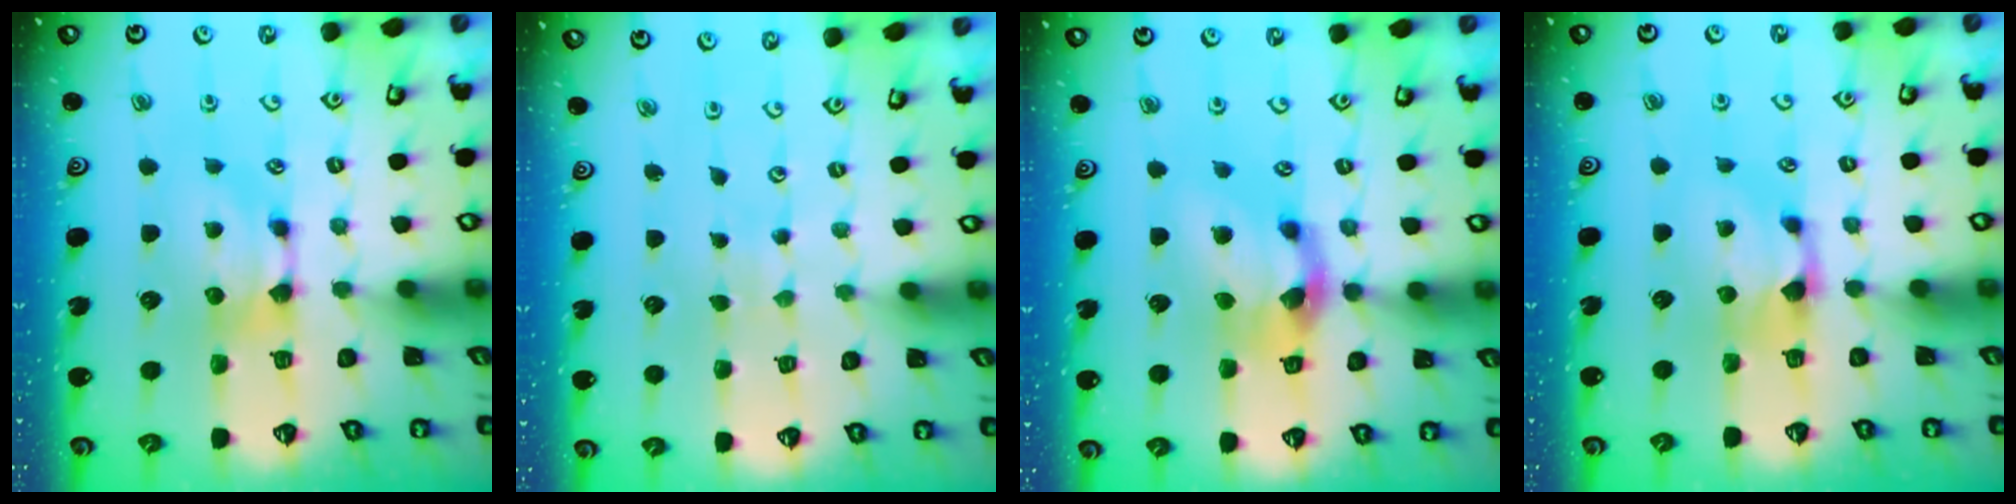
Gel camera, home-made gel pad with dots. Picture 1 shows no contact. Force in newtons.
{"total": 5.8, "press": 5.8, "slide": 0.3}
{"total": 6.2, "press": 5.8, "slide": 2.1}
{"total": 0.9, "press": 0.4, "slide": 0.7}